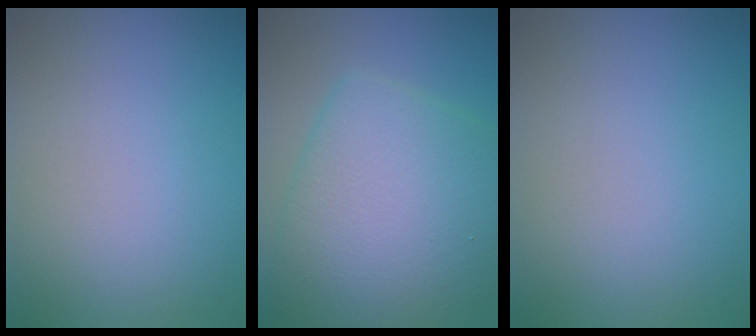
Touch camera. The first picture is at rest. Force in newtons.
{"total": 8.7, "press": 8.7, "slide": 0.4}
{"total": 0.0}